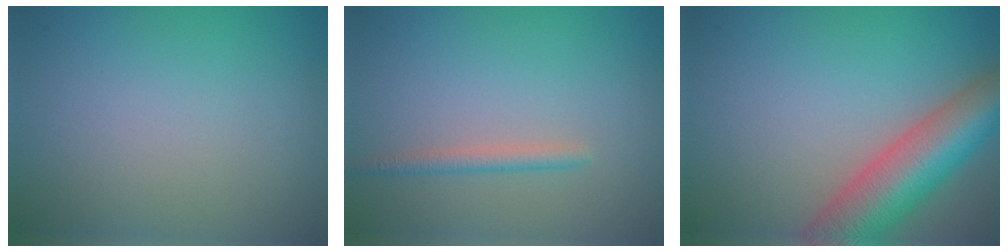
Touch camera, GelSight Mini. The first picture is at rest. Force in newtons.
{"total": 1.4, "press": 1.4, "slide": 0.2}
{"total": 9.1, "press": 9.1, "slide": 0.5}